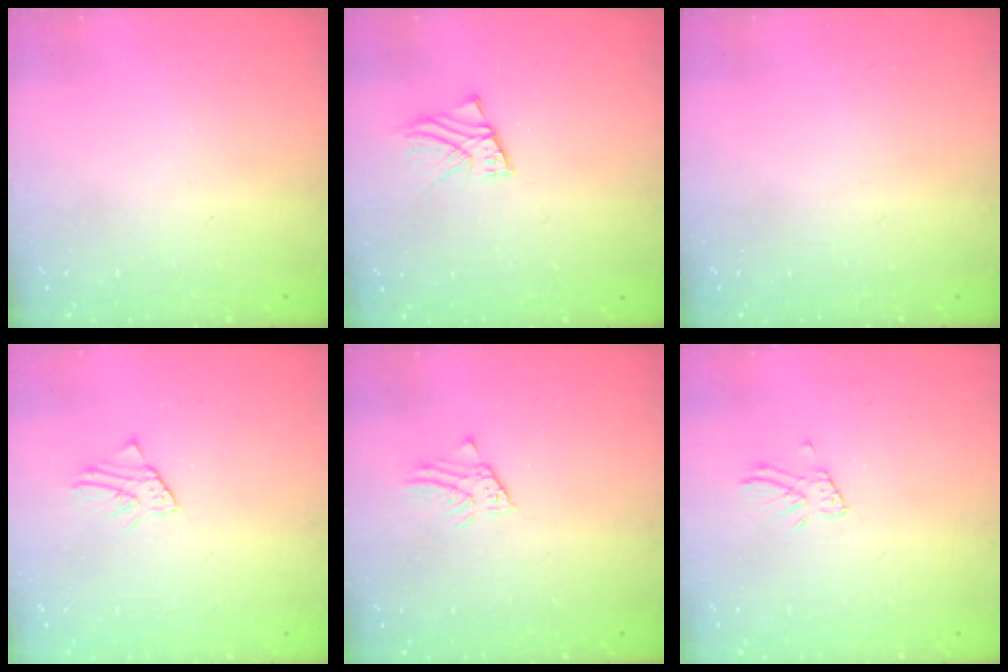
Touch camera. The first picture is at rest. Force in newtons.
{"total": 2.9, "press": 2.9, "slide": 0.2}
{"total": 0.0}
{"total": 1.5, "press": 1.5, "slide": 0.2}
{"total": 1.5, "press": 1.5, "slide": 0.1}
{"total": 5.6, "press": 5.6, "slide": 0.4}